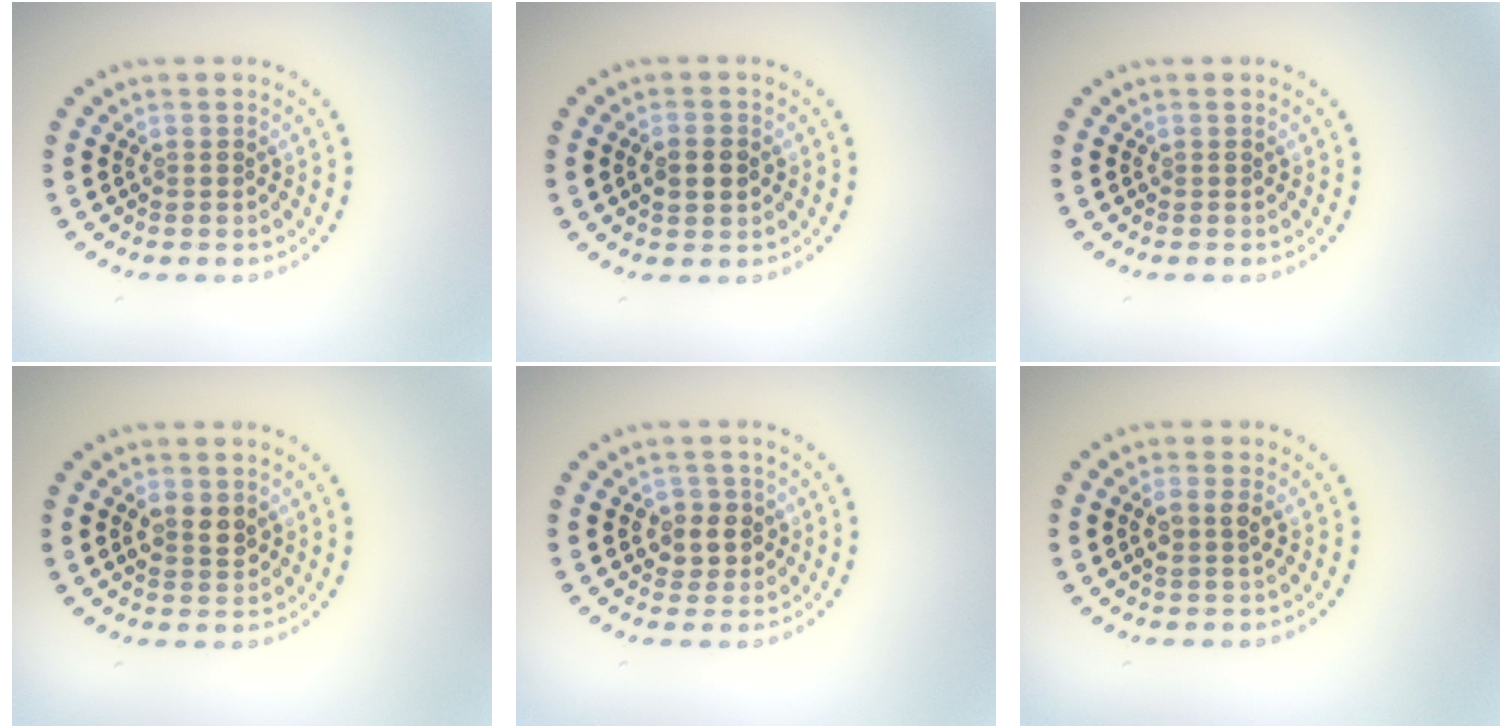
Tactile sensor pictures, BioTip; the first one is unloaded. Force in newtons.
{"total": 2.2, "press": 2.2, "slide": 0.2}
{"total": 0.0}
{"total": 2.1, "press": 2.1, "slide": 0.3}
{"total": 2.4, "press": 2.3, "slide": 0.7}
{"total": 1.8, "press": 1.7, "slide": 0.6}